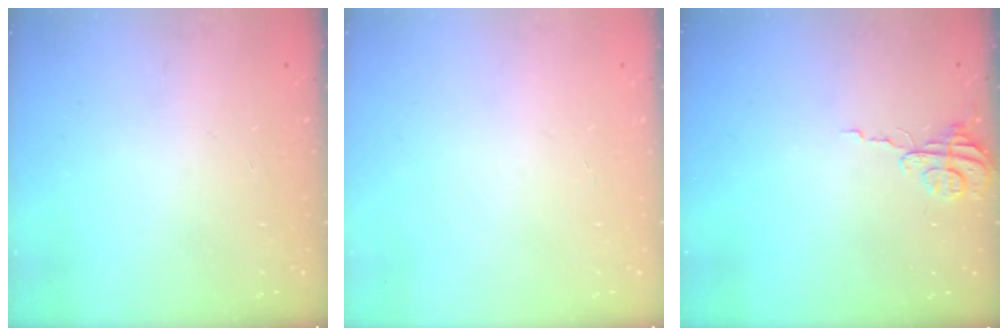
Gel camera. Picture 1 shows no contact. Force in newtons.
{"total": 0.0}
{"total": 3.8, "press": 3.8, "slide": 0.4}